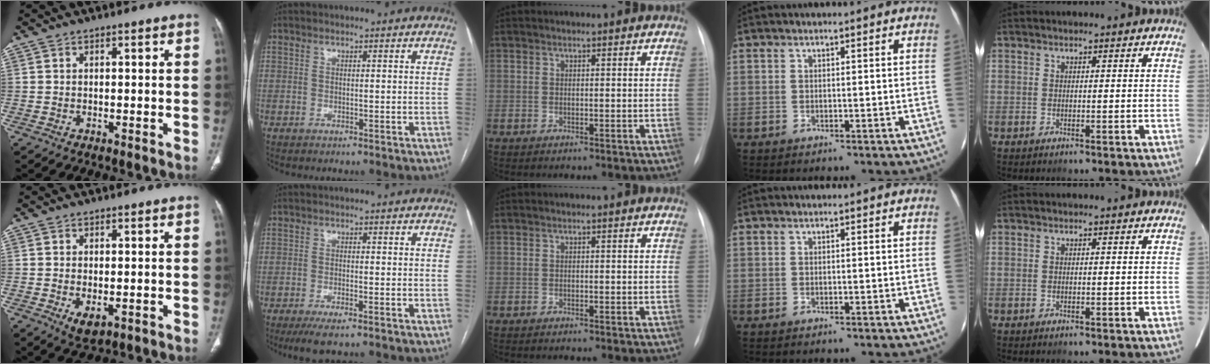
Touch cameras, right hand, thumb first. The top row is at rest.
{"thumb": {"total": 3.4, "force": [-1.0, 1.7, 2.7], "torque": [-0.047, -0.008, -0.007]}, "index": {"total": 4.1, "force": [-2.7, 0.6, 3.0], "torque": [-0.055, -0.010, -0.047]}, "middle": {"total": 0.7, "force": [-0.7, 0.0, 0.2], "torque": [-0.007, -0.003, -0.011]}}